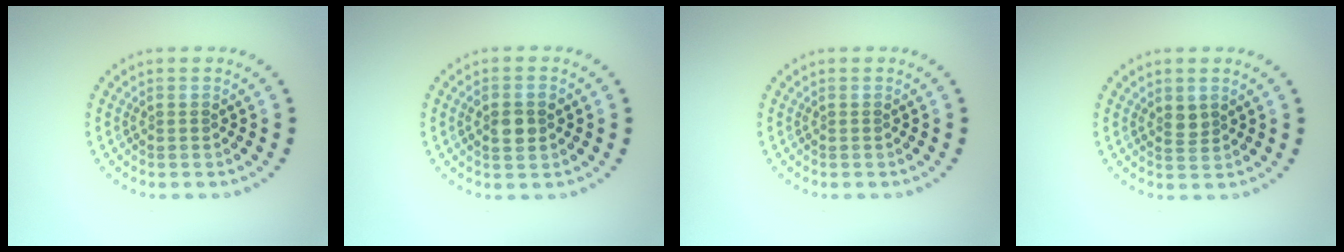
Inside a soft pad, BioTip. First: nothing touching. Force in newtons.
{"total": 2.5, "press": 2.5, "slide": 0.3}
{"total": 0.0}
{"total": 1.3, "press": 1.1, "slide": 0.7}